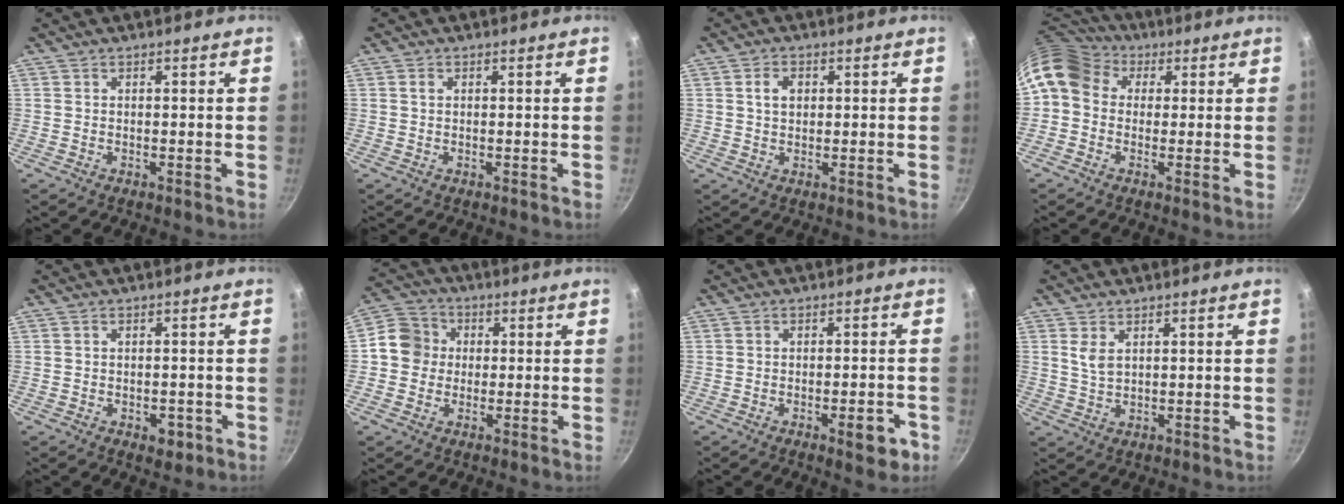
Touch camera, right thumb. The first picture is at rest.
{"total": 0.8, "force": [0.2, 0.6, 0.5], "torque": [-0.011, 0.002, 0.003]}
{"total": 3.3, "force": [0.8, 2.4, 2.1], "torque": [-0.026, 0.002, 0.012]}
{"total": 11.2, "force": [2.5, 9.2, 5.9], "torque": [-0.102, 0.025, 0.025]}
{"total": 3.5, "force": [-1.3, 2.1, 2.4], "torque": [-0.021, 0.011, -0.010]}
{"total": 7.5, "force": [0.1, 6.9, 3.0], "torque": [-0.021, 0.015, -0.019]}
{"total": 5.5, "force": [-2.4, 2.1, 4.4], "torque": [-0.041, 0.016, -0.025]}
{"total": 3.3, "force": [1.4, 1.8, 2.3], "torque": [-0.042, -0.009, 0.029]}